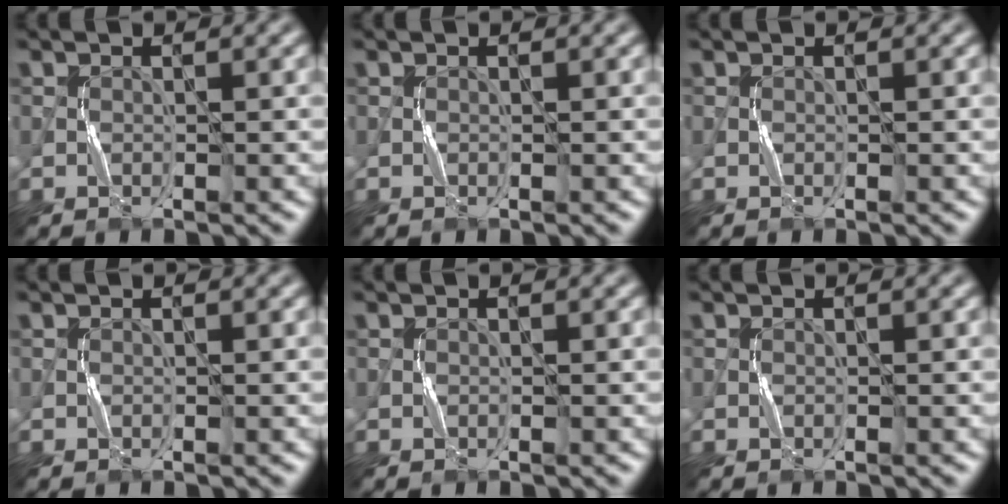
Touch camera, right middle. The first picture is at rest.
{"total": 0.0}
{"total": 0.0}
{"total": 0.0}
{"total": 0.0}
{"total": 0.0}